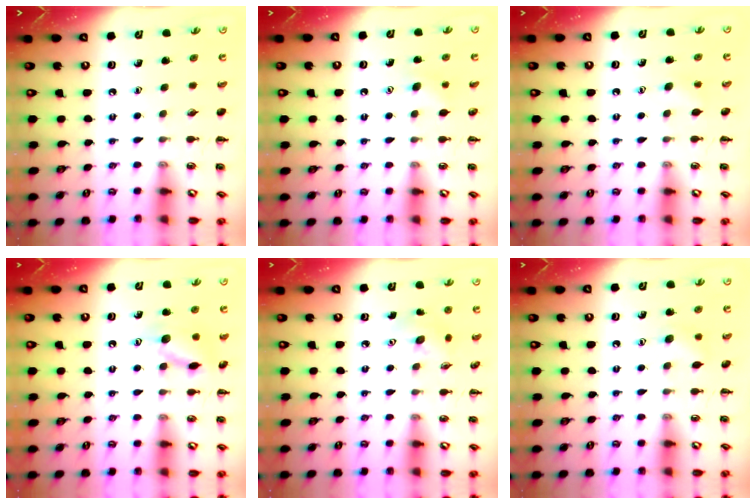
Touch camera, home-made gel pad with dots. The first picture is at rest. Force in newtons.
{"total": 4.3, "press": 4.2, "slide": 1.0}
{"total": 3.9, "press": 3.7, "slide": 1.1}
{"total": 11.5, "press": 11.5, "slide": 0.7}
{"total": 3.3, "press": 3.2, "slide": 0.9}
{"total": 7.6, "press": 7.4, "slide": 1.6}